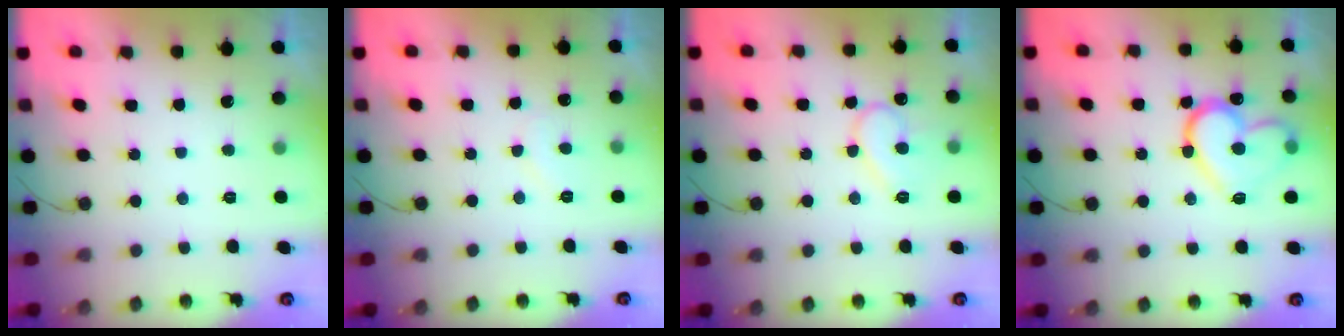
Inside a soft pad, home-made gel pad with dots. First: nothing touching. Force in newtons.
{"total": 5.3, "press": 5.3, "slide": 0.4}
{"total": 10.2, "press": 10.1, "slide": 0.9}
{"total": 16.4, "press": 16.3, "slide": 1.9}